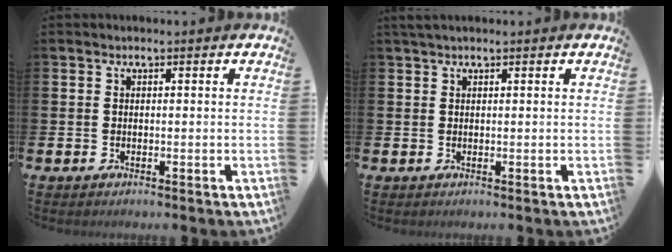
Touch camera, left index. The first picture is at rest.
{"total": 1.1, "force": [0.9, 0.2, 0.6], "torque": [-0.006, 0.001, 0.015]}